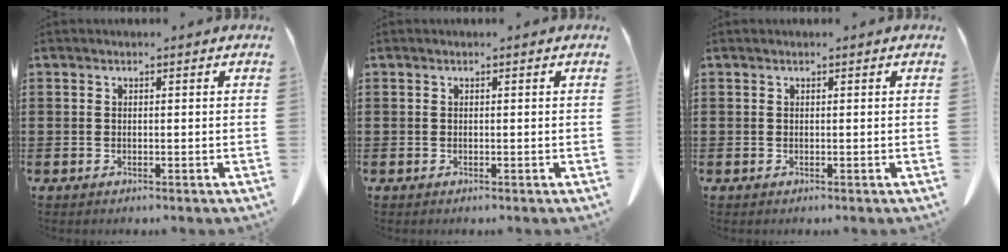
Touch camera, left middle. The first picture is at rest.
{"total": 0.0}
{"total": 0.0}